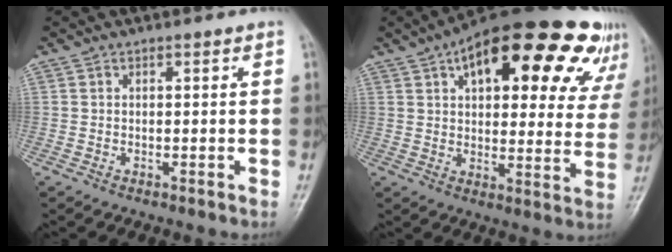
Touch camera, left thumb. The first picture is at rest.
{"total": 27.1, "force": [14.2, 11.8, 19.8], "torque": [-0.240, 0.006, 0.192]}